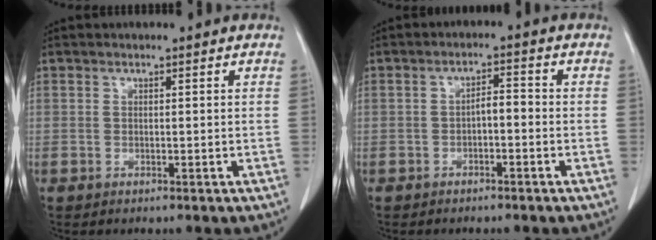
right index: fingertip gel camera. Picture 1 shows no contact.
{"total": 2.6, "force": [-0.9, 0.9, 2.3], "torque": [-0.037, 0.011, -0.013]}